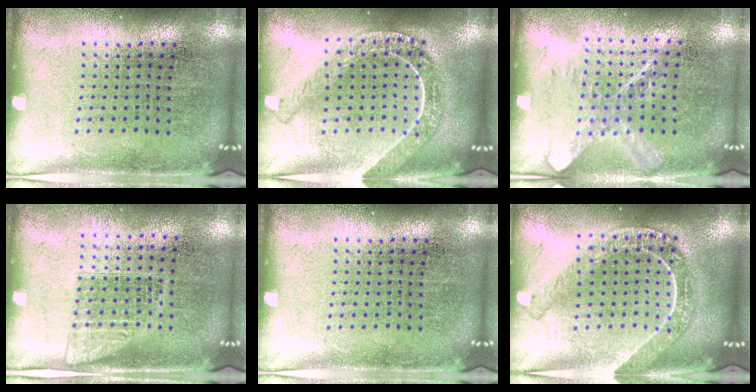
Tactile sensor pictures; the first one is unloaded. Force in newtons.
{"total": 2.2, "press": 1.9, "slide": 1.1}
{"total": 1.6, "press": 1.4, "slide": 0.8}
{"total": 1.0, "press": 0.9, "slide": 0.6}
{"total": 0.0}
{"total": 2.2, "press": 1.9, "slide": 1.1}